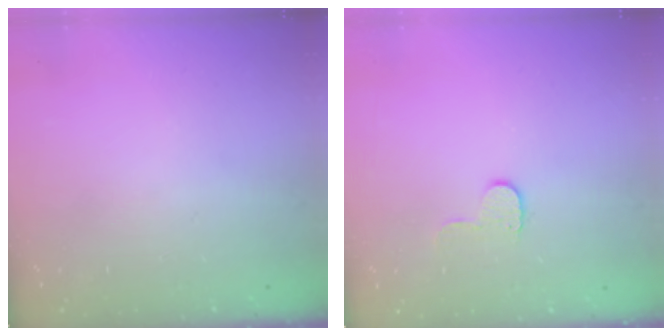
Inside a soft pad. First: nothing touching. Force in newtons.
{"total": 5.1, "press": 5.0, "slide": 0.5}